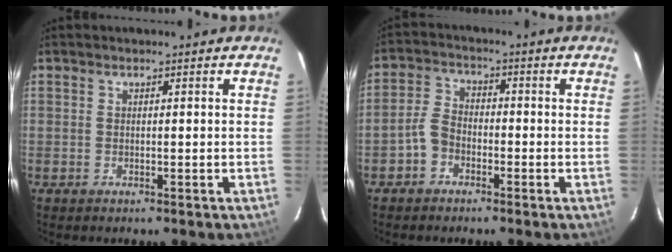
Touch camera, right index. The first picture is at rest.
{"total": 4.4, "force": [-2.5, 3.0, 2.0], "torque": [-0.042, 0.015, -0.050]}